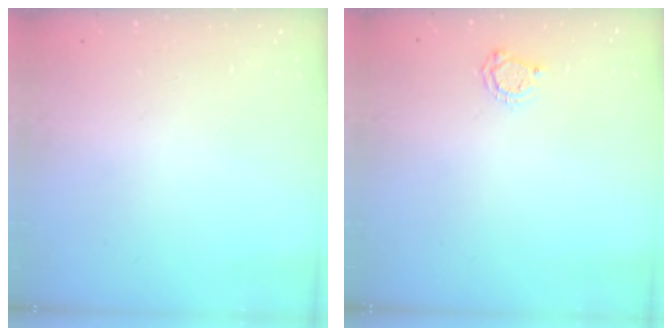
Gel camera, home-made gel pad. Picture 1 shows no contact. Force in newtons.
{"total": 4.7, "press": 4.7, "slide": 0.5}